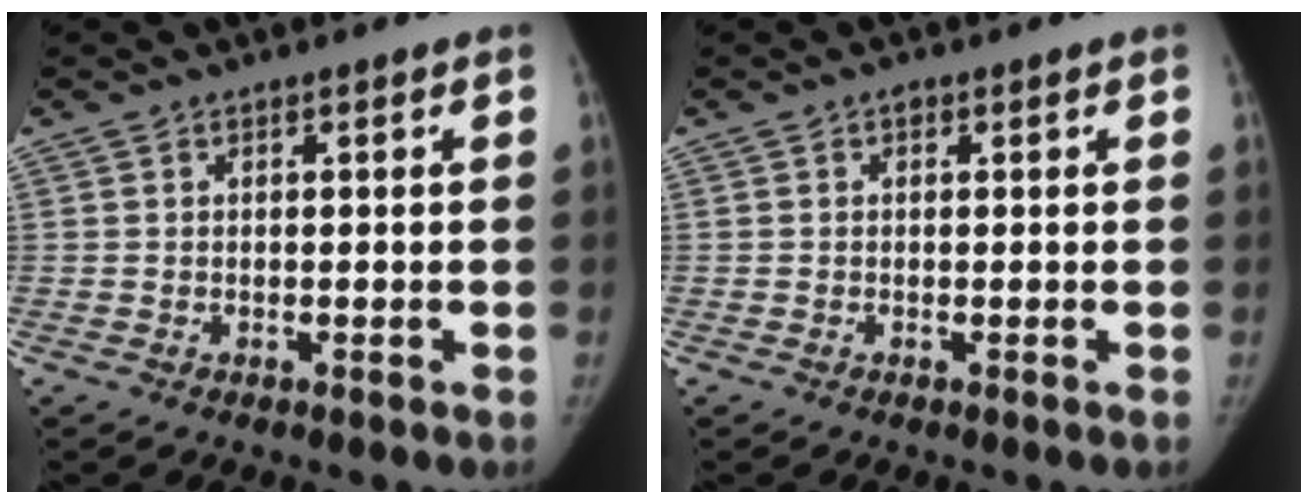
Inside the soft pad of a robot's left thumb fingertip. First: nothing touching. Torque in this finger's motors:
{"motor_torque": [0.17, 0.03, 0.53, -0.41, 0.09]}